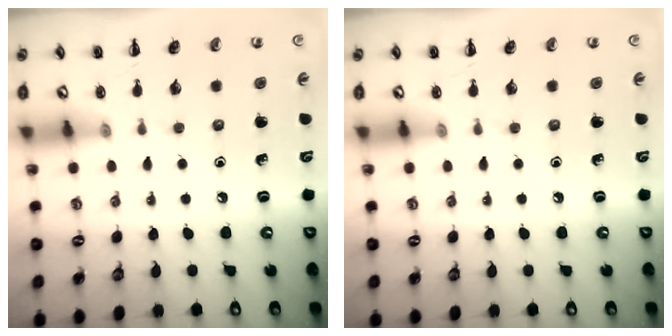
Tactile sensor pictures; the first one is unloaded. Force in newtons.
{"total": 0.0}